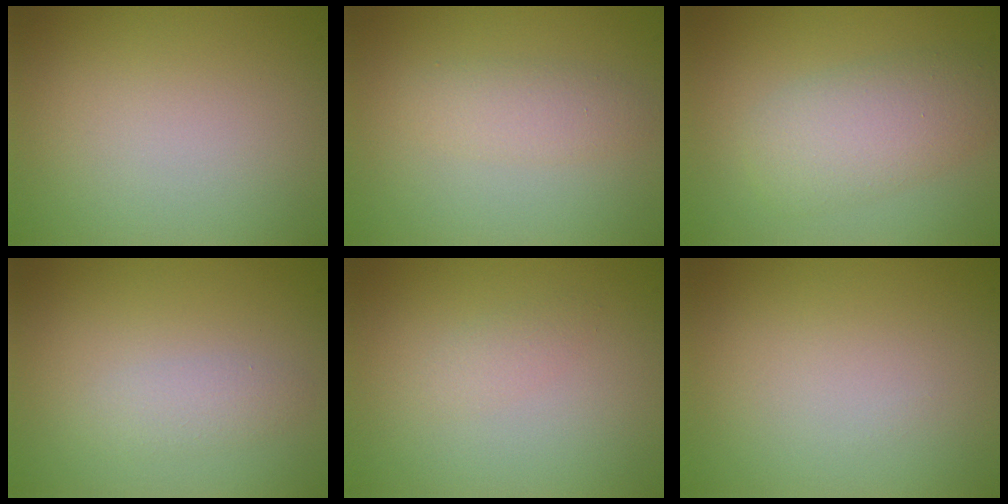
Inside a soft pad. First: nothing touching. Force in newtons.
{"total": 1.9, "press": 1.9, "slide": 0.1}
{"total": 4.6, "press": 4.6, "slide": 0.1}
{"total": 1.5, "press": 1.5, "slide": 0.1}
{"total": 0.9, "press": 0.9, "slide": 0.0}
{"total": 0.0}